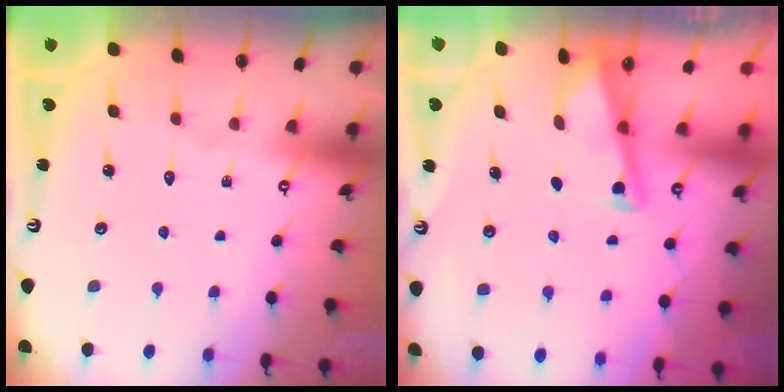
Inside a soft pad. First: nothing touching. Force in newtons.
{"total": 2.9, "press": 2.9, "slide": 0.3}